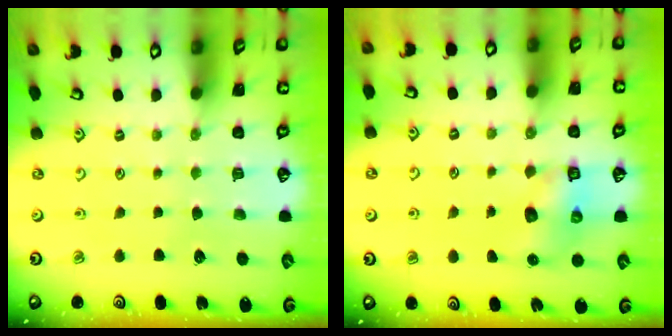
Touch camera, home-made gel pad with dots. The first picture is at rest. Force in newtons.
{"total": 6.7, "press": 6.7, "slide": 0.9}